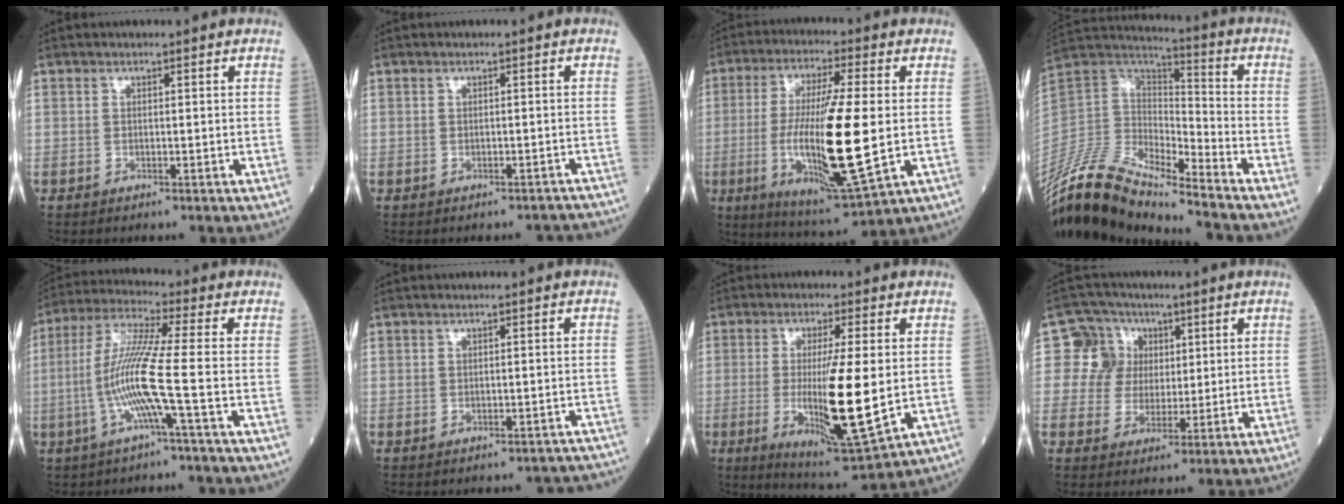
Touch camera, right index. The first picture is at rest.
{"total": 3.8, "force": [-3.5, 1.1, 0.6], "torque": [0.002, 0.002, -0.034]}
{"total": 17.4, "force": [-1.8, 2.0, 17.2], "torque": [-0.324, -0.021, -0.026]}
{"total": 17.3, "force": [-15.2, 2.4, 8.0], "torque": [-0.167, 0.026, -0.294]}
{"total": 10.3, "force": [-2.6, -1.1, 9.9], "torque": [-0.206, 0.002, -0.060]}
{"total": 4.6, "force": [-4.3, 1.4, 0.6], "torque": [0.006, 0.009, -0.039]}
{"total": 13.9, "force": [-1.2, 1.4, 13.8], "torque": [-0.245, -0.031, -0.012]}
{"total": 6.9, "force": [1.8, 6.7, 0.7], "torque": [-0.007, 0.026, 0.031]}